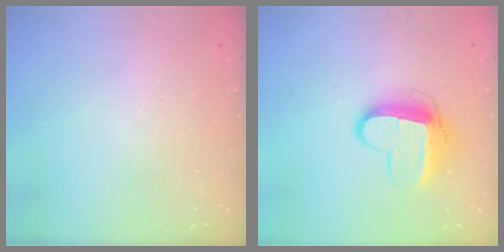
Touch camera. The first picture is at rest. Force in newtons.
{"total": 11.1, "press": 11.1, "slide": 0.8}